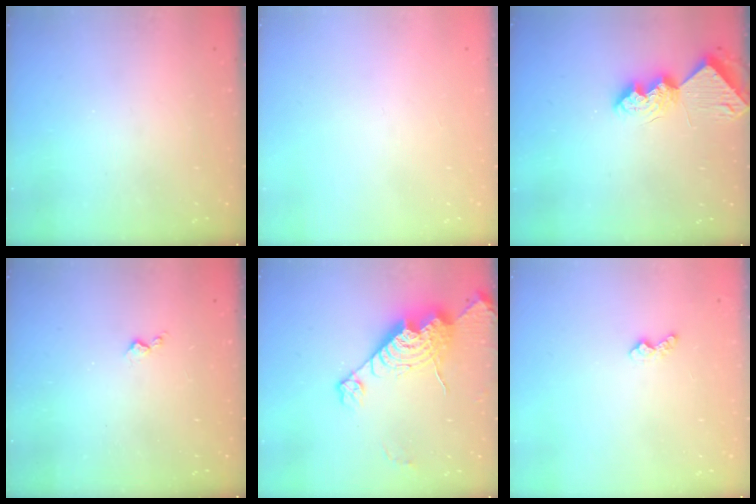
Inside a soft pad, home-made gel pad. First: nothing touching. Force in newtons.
{"total": 0.0}
{"total": 9.6, "press": 9.6, "slide": 0.7}
{"total": 3.2, "press": 3.2, "slide": 0.5}
{"total": 17.6, "press": 17.5, "slide": 1.8}
{"total": 4.0, "press": 3.9, "slide": 0.4}